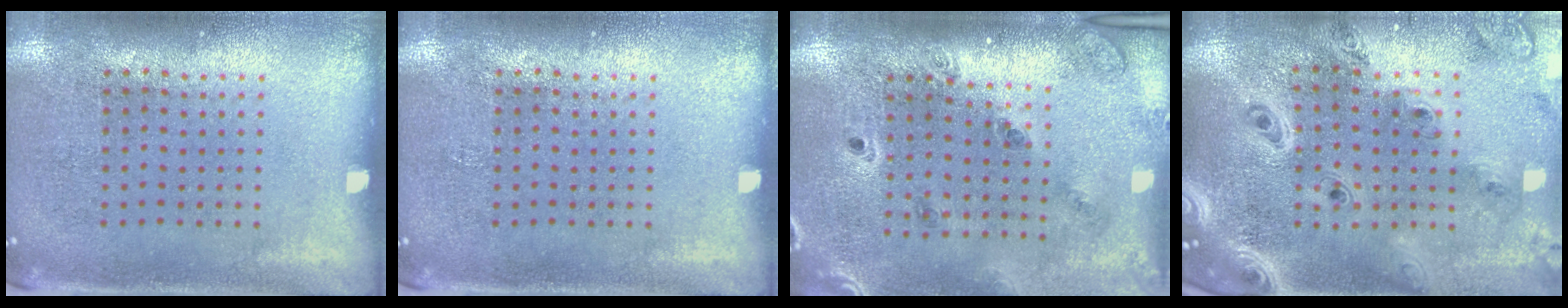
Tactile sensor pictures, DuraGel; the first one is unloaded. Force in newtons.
{"total": 0.0}
{"total": 1.4, "press": 1.4, "slide": 0.2}
{"total": 2.8, "press": 2.4, "slide": 1.4}